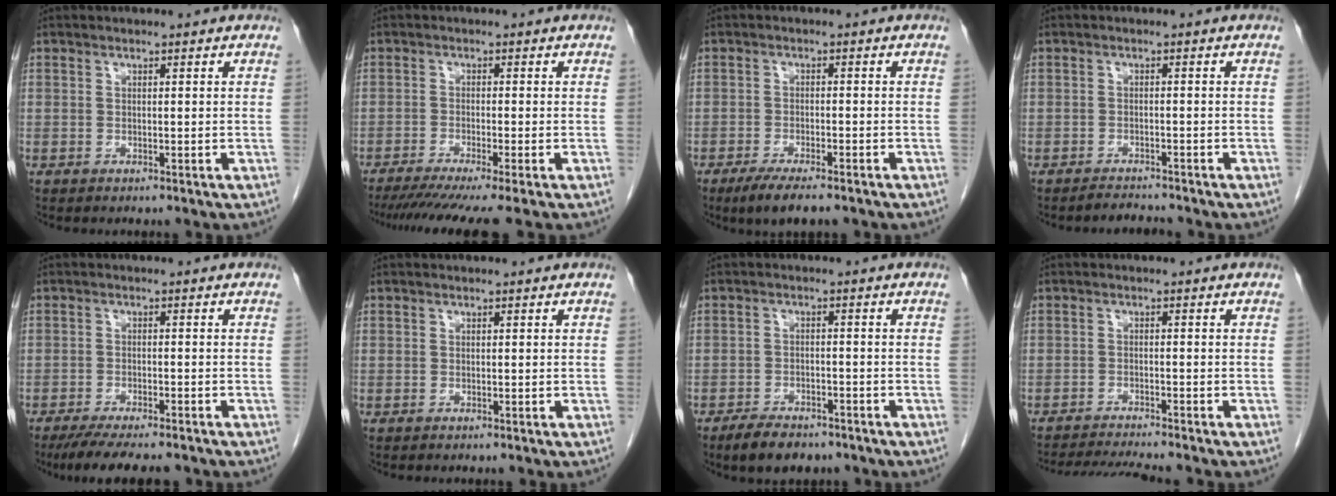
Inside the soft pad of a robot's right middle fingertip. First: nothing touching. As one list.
[{"total": 9.6, "force": [-7.9, -1.0, 5.4], "torque": [-0.065, -0.026, -0.123]}, {"total": 5.9, "force": [-4.4, 1.2, 3.8], "torque": [-0.064, -0.011, -0.068]}, {"total": 1.8, "force": [-1.8, 0.1, -0.1], "torque": [-0.001, -0.009, -0.027]}, {"total": 9.9, "force": [-8.5, 1.6, 5.0], "torque": [-0.071, -0.016, -0.126]}, {"total": 0.0}, {"total": 5.9, "force": [-4.6, 2.6, 2.7], "torque": [-0.050, -0.004, -0.072]}, {"total": 7.0, "force": [-6.6, -0.8, 2.2], "torque": [-0.033, -0.015, -0.108]}]